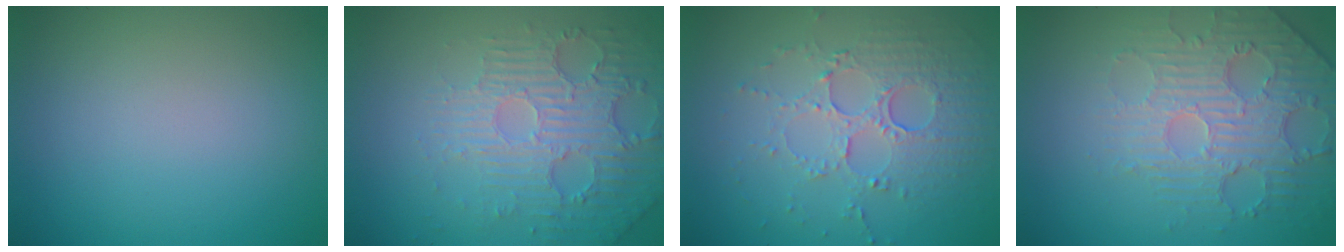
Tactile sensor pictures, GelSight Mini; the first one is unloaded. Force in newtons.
{"total": 6.1, "press": 3.8, "slide": 4.8}
{"total": 5.4, "press": 3.7, "slide": 4.0}
{"total": 4.8, "press": 4.0, "slide": 2.8}